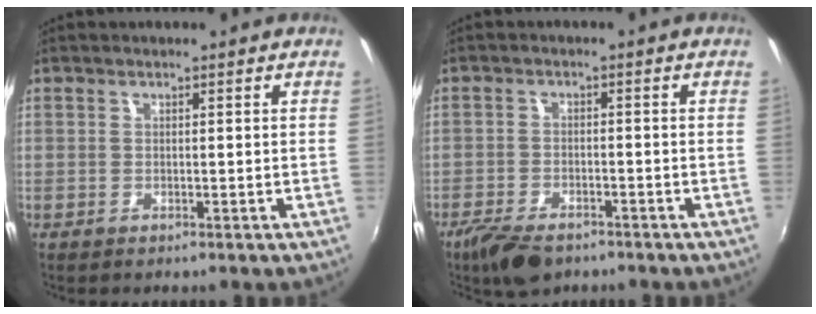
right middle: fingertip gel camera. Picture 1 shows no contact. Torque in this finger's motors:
{"motor_torque": [0.92, -0.72, 0.26, 0.08]}